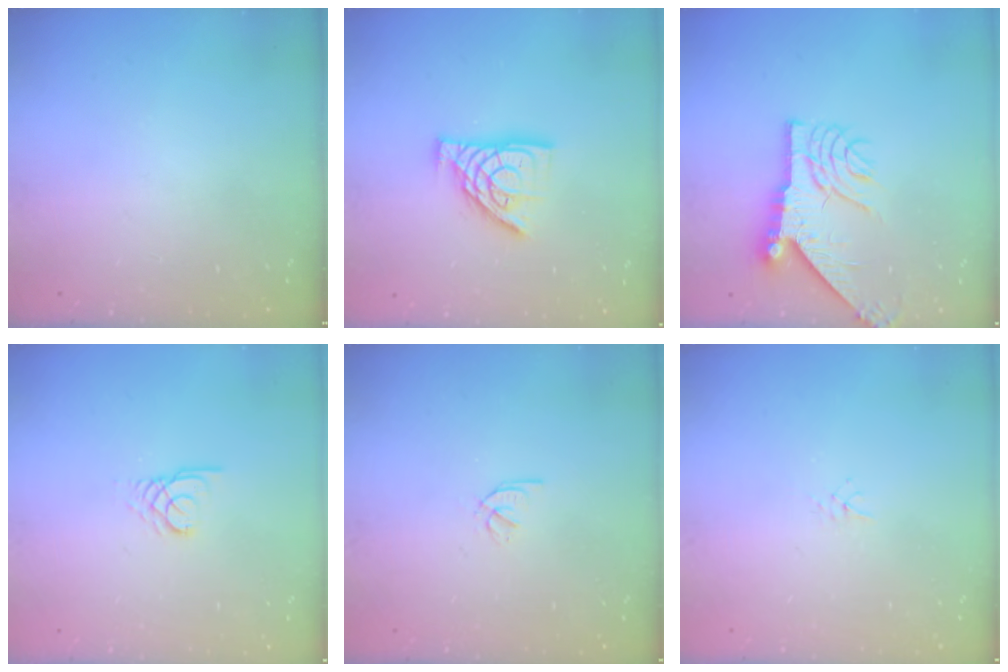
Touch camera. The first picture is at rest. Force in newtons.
{"total": 12.1, "press": 12.0, "slide": 1.4}
{"total": 11.1, "press": 11.1, "slide": 1.3}
{"total": 2.5, "press": 2.5, "slide": 0.2}
{"total": 1.6, "press": 1.6, "slide": 0.3}
{"total": 1.9, "press": 1.9, "slide": 0.3}